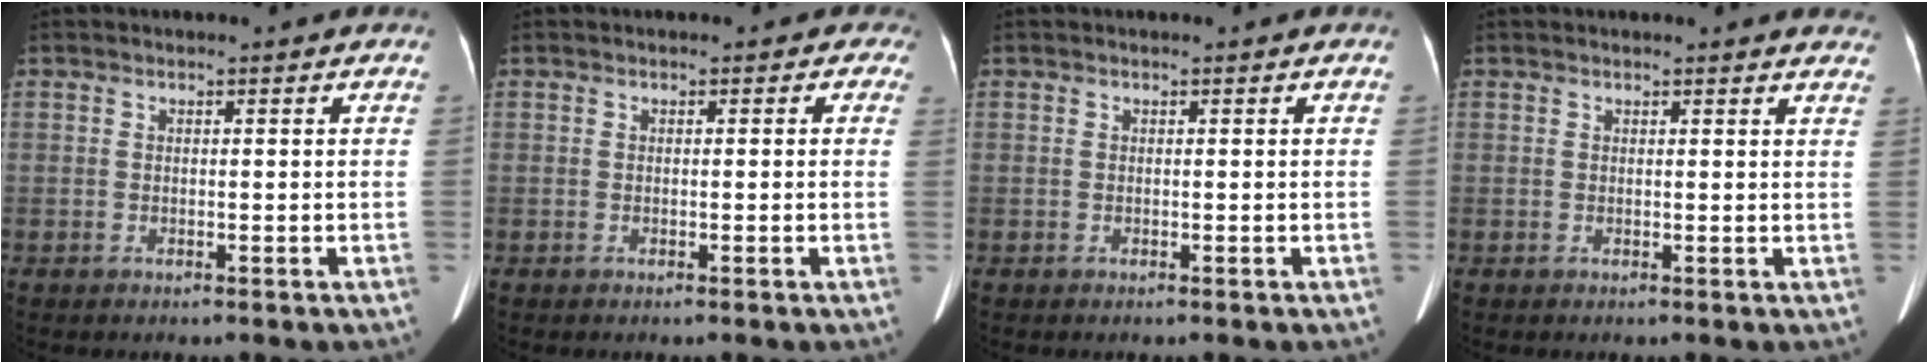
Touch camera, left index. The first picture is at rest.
{"total": 0.8, "force": [-0.2, 0.8, 0.1], "torque": [0.015, 0.002, -0.017]}
{"total": 0.0}
{"total": 6.8, "force": [6.5, 1.5, 1.4], "torque": [0.005, -0.007, 0.040]}